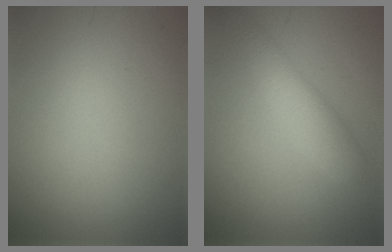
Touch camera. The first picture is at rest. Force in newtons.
{"total": 3.6, "press": 3.6, "slide": 0.1}